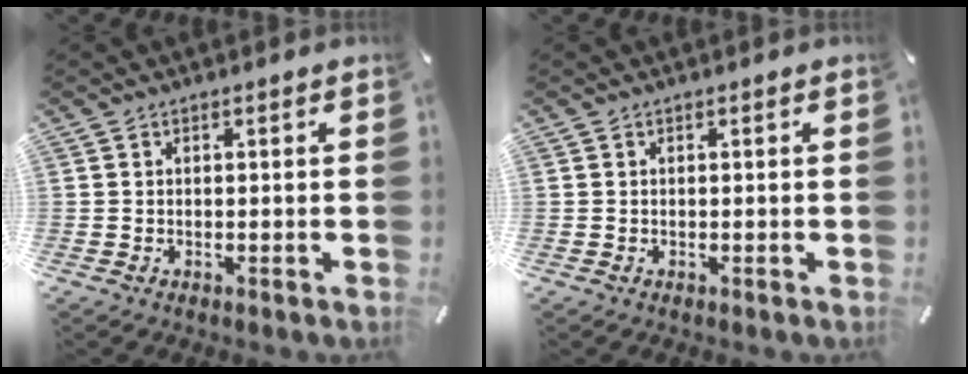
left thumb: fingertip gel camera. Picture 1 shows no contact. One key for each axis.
{"total": 0.0}